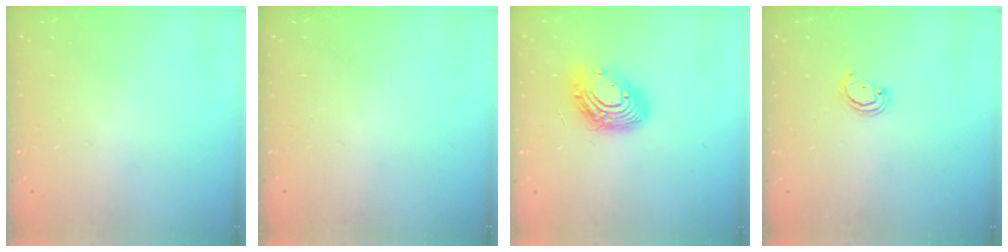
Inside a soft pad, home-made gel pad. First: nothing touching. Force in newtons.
{"total": 0.0}
{"total": 14.4, "press": 14.3, "slide": 1.3}
{"total": 2.6, "press": 2.6, "slide": 0.3}